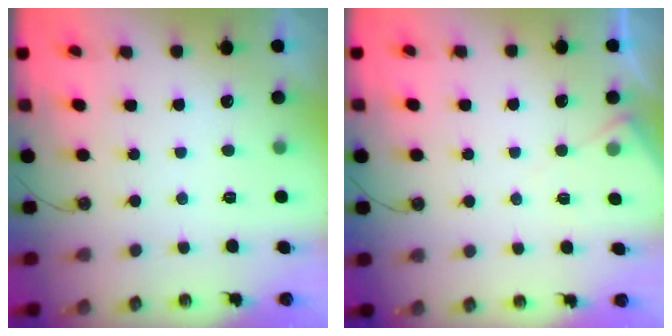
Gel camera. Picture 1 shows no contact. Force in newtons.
{"total": 5.0, "press": 4.9, "slide": 0.7}